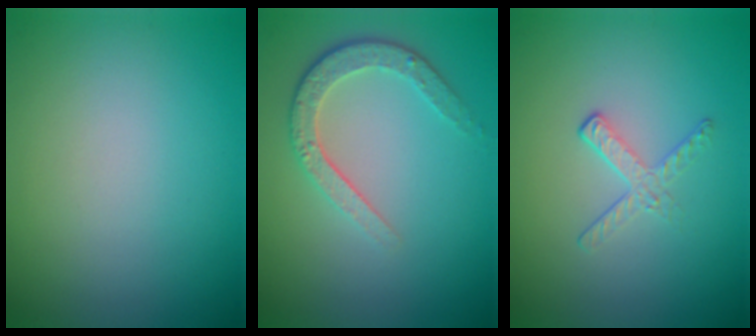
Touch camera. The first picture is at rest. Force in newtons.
{"total": 3.4, "press": 2.7, "slide": 2.0}
{"total": 1.7, "press": 0.7, "slide": 1.5}